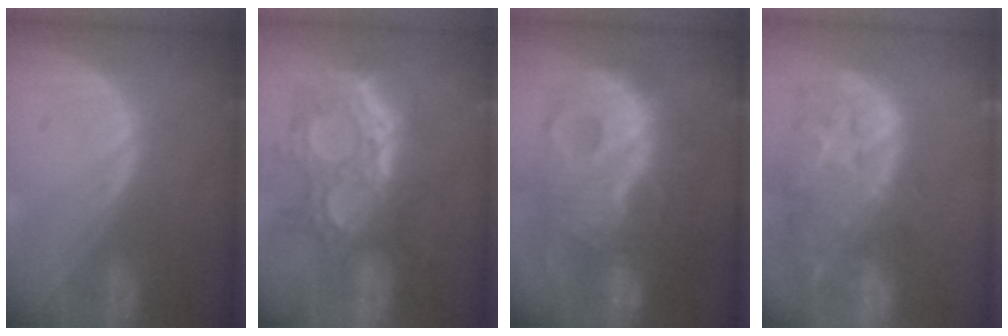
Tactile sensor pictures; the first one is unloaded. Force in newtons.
{"total": 12.0, "press": 10.8, "slide": 5.4}
{"total": 13.0, "press": 13.0, "slide": 1.0}
{"total": 14.1, "press": 11.4, "slide": 8.3}